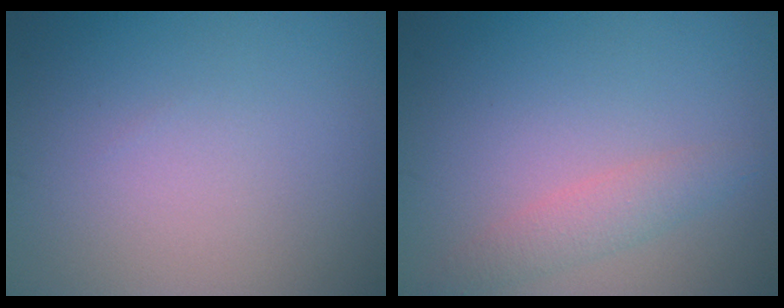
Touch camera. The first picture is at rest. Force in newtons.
{"total": 2.0, "press": 2.0, "slide": 0.1}